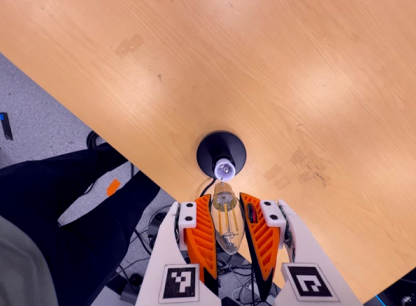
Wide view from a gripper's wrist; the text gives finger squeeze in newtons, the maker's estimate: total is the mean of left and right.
{"total": 21.5, "left": 23.2, "right": 19.8}